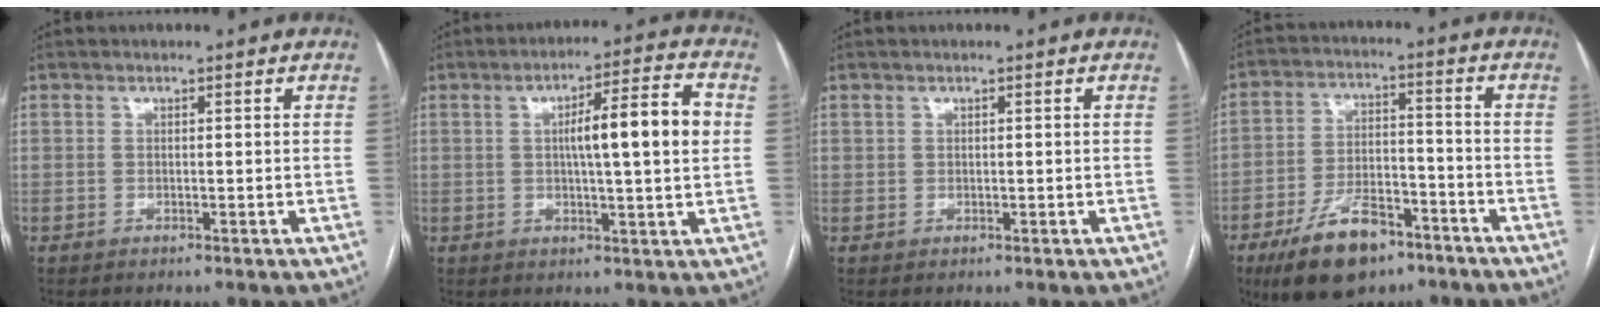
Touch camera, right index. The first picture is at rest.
{"total": 10.8, "force": [1.2, 0.6, 10.7], "torque": [-0.166, 0.017, 0.017]}
{"total": 0.7, "force": [0.4, 0.5, 0.2], "torque": [0.004, 0.000, 0.006]}
{"total": 12.3, "force": [-7.9, 5.3, 7.7], "torque": [-0.145, -0.001, -0.135]}